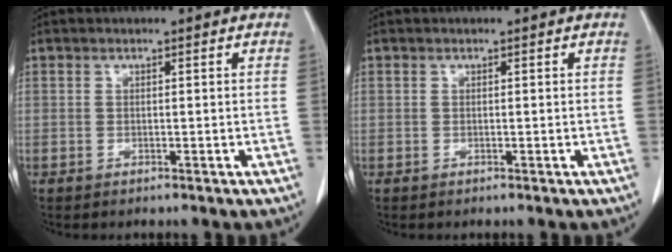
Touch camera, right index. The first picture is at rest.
{"total": 0.0}